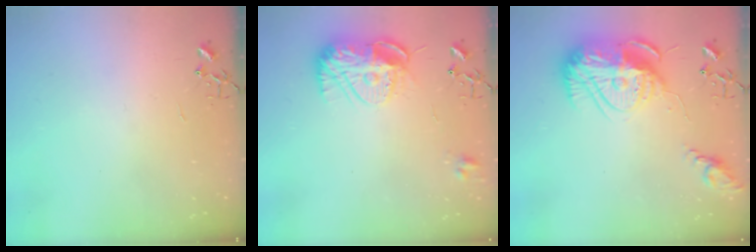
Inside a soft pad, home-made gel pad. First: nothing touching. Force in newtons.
{"total": 12.6, "press": 12.6, "slide": 1.1}
{"total": 18.7, "press": 18.6, "slide": 1.7}